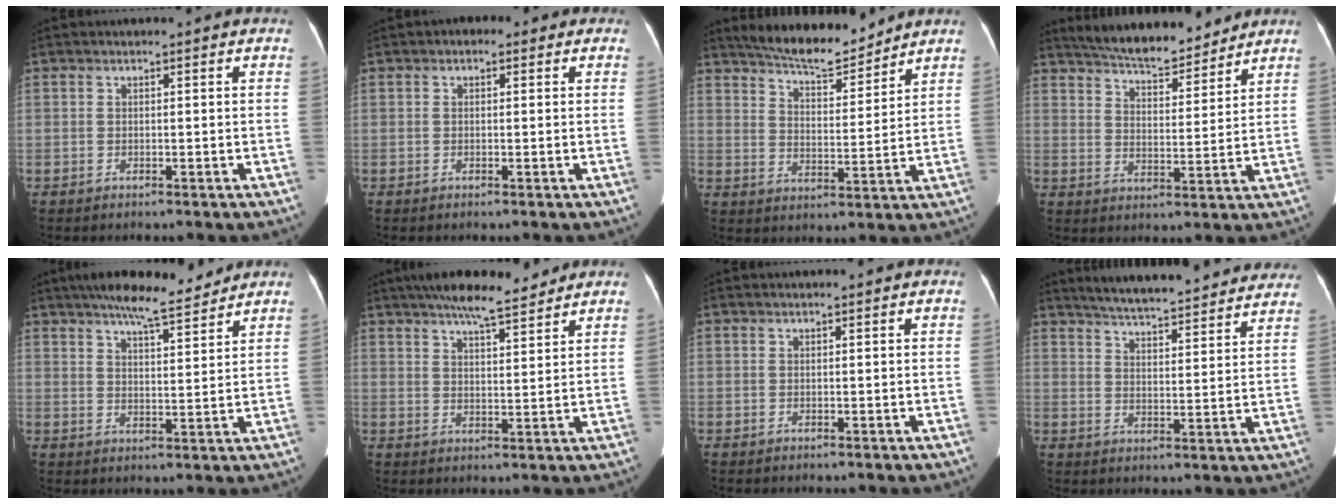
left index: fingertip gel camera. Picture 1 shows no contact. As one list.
[{"total": 1.4, "force": [0.4, 1.0, 0.8], "torque": [-0.012, 0.016, 0.000]}, {"total": 9.9, "force": [9.3, 1.3, 3.0], "torque": [-0.053, 0.000, 0.153]}, {"total": 11.8, "force": [11.0, 2.1, 3.9], "torque": [-0.064, 0.005, 0.173]}, {"total": 9.5, "force": [8.1, 1.3, 4.8], "torque": [-0.074, 0.013, 0.125]}, {"total": 9.7, "force": [8.0, 1.5, 5.2], "torque": [-0.080, 0.018, 0.124]}, {"total": 0.0}, {"total": 22.4, "force": [20.4, 3.3, 8.7], "torque": [-0.127, -0.004, 0.264]}]